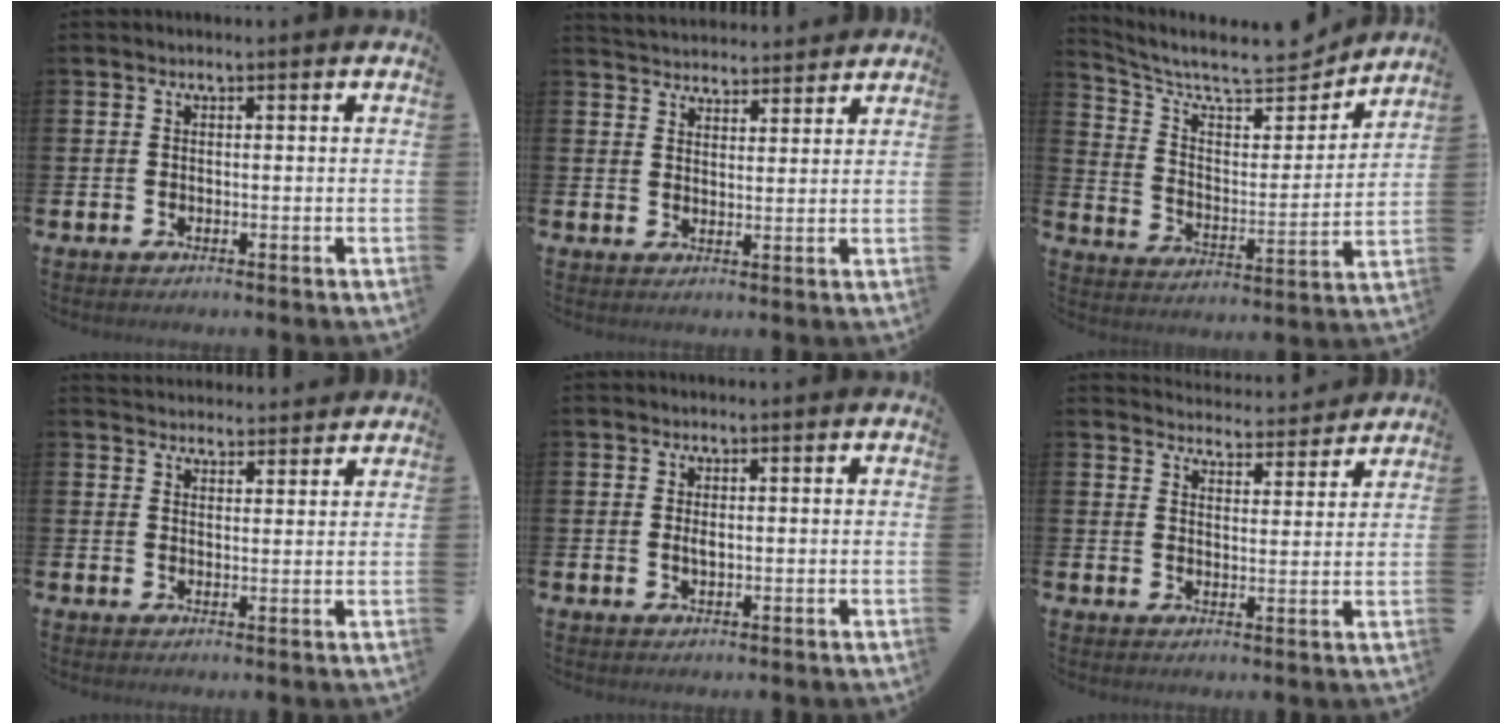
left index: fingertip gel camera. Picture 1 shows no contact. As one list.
[{"total": 4.0, "force": [3.9, 0.8, -0.3], "torque": [-0.005, -0.024, 0.070]}, {"total": 9.0, "force": [8.1, 2.1, 3.3], "torque": [-0.092, -0.068, 0.135]}, {"total": 3.3, "force": [3.3, 0.7, -0.2], "torque": [0.006, -0.022, 0.059]}, {"total": 0.9, "force": [0.2, 0.4, 0.9], "torque": [-0.012, 0.000, 0.000]}, {"total": 4.2, "force": [4.2, 0.3, 0.0], "torque": [-0.004, -0.036, 0.071]}]